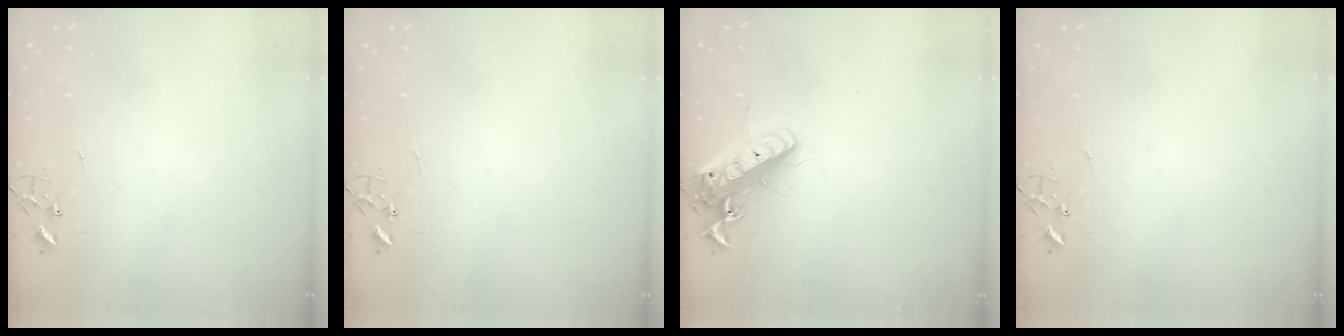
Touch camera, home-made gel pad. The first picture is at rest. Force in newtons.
{"total": 0.0}
{"total": 15.2, "press": 14.9, "slide": 3.0}
{"total": 0.0}